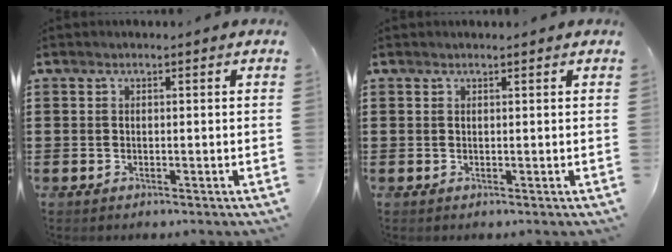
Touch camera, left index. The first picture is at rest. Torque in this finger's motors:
{"motor_torque": [-0.20, 0.45, -0.04, 0.01]}